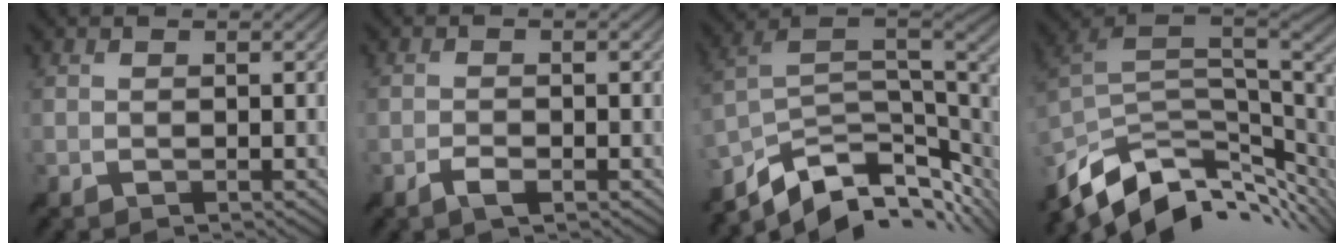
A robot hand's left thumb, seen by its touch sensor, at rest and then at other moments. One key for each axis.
{"total": 1.8, "fx": -1.1, "fy": 0.5, "fz": 1.3, "tx": -0.028, "ty": 0.001, "tz": -0.023}
{"total": 12.5, "fx": -6.0, "fy": 6.3, "fz": 9.0, "tx": -0.206, "ty": -0.024, "tz": -0.093}
{"total": 12.5, "fx": -5.6, "fy": 6.4, "fz": 9.2, "tx": -0.212, "ty": -0.029, "tz": -0.083}